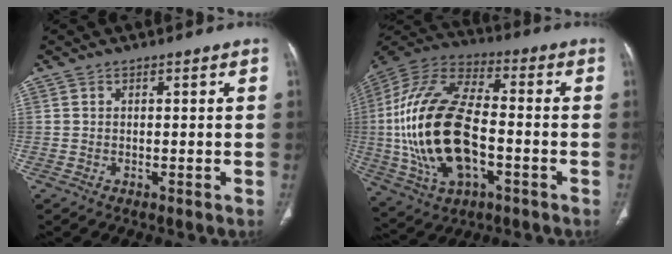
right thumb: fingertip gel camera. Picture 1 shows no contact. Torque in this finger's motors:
{"motor_torque": [0.49, 1.04, 2.57, -0.21, 0.86]}